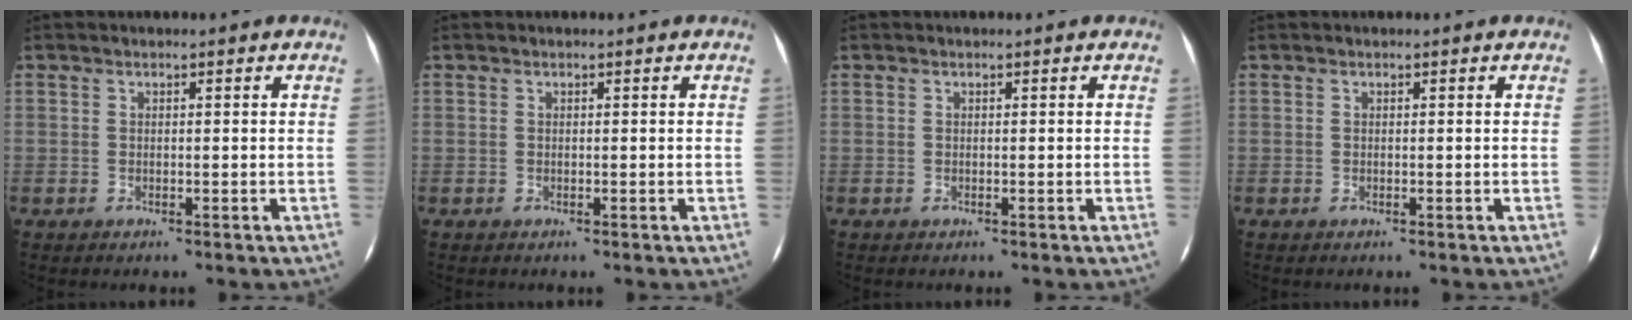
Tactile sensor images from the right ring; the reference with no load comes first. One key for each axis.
{"total": 0.0}
{"total": 0.0}
{"total": 0.0}